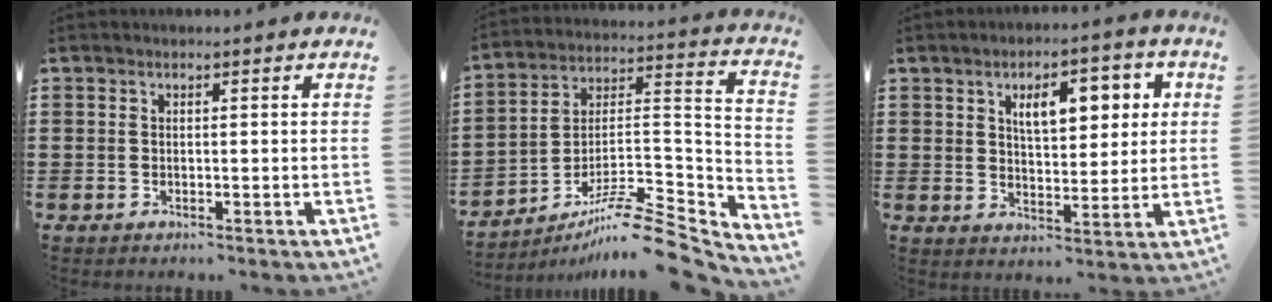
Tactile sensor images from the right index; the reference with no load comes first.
{"total": 10.6, "force": [-8.7, 1.7, 5.8], "torque": [-0.090, 0.017, -0.171]}
{"total": 7.7, "force": [3.1, 3.5, 6.1], "torque": [-0.088, -0.003, 0.044]}